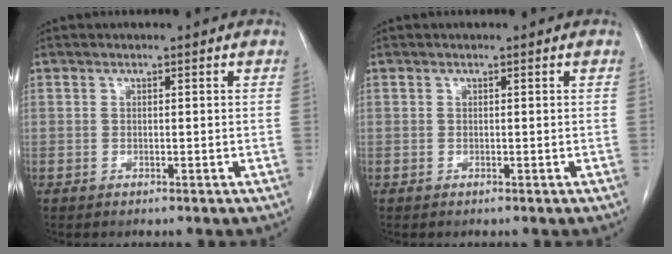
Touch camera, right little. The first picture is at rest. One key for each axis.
{"total": 0.0}